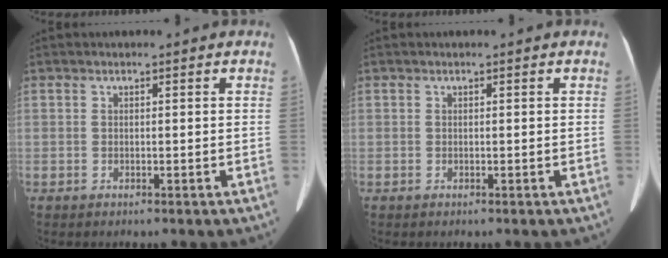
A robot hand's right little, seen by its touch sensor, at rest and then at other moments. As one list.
[{"total": 0.0}]